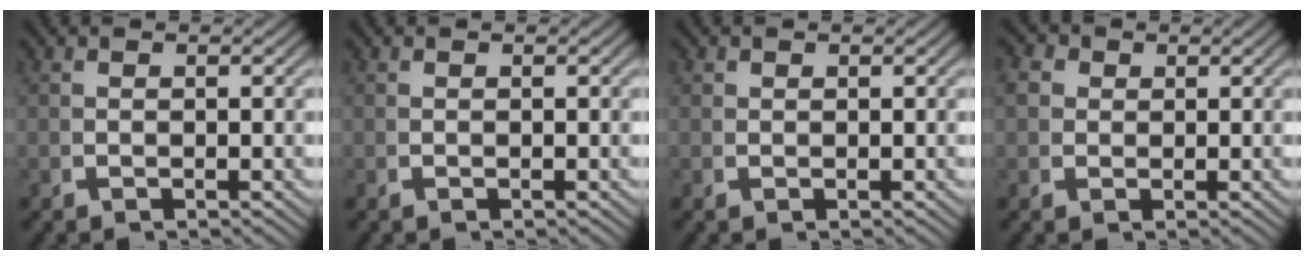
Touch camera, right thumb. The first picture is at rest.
{"total": 0.0}
{"total": 0.6, "force": [0.5, 0.4, 0.0], "torque": [-0.001, -0.006, 0.015]}
{"total": 3.2, "force": [1.1, 2.7, 1.2], "torque": [-0.034, -0.005, 0.020]}